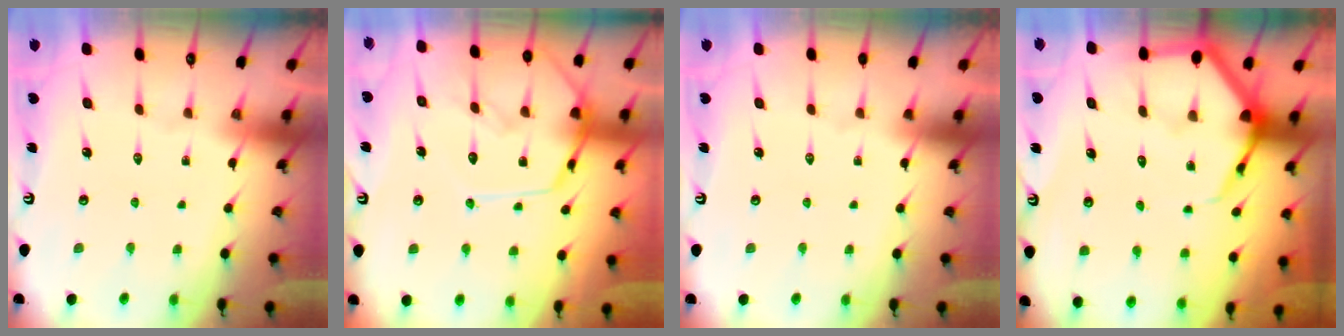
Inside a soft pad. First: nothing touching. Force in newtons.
{"total": 12.7, "press": 12.6, "slide": 1.2}
{"total": 0.0}
{"total": 6.7, "press": 6.7, "slide": 0.8}